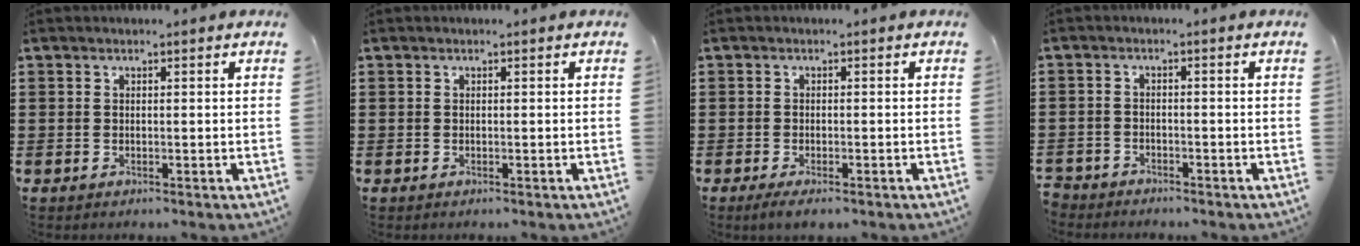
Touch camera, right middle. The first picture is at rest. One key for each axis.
{"total": 0.0}
{"total": 1.5, "fx": -1.2, "fy": 0.4, "fz": 0.7, "tx": -0.022, "ty": -0.002, "tz": -0.026}
{"total": 2.5, "fx": -2.4, "fy": 0.4, "fz": -0.4, "tx": -0.001, "ty": 0.000, "tz": -0.055}